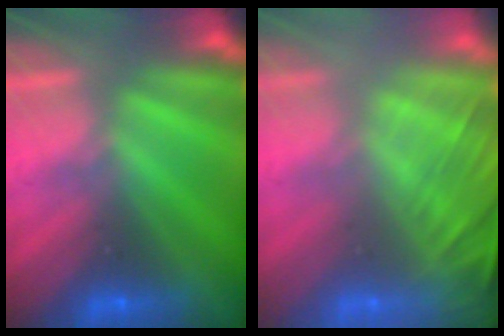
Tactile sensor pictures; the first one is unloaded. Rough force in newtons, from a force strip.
{"total": 7.2}